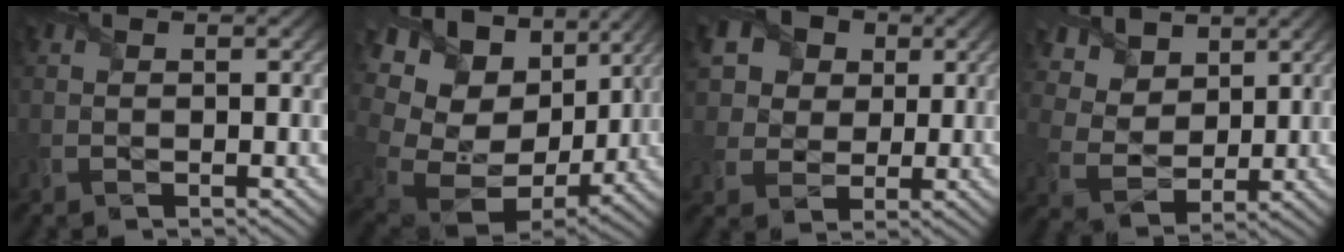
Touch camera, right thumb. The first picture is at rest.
{"total": 18.0, "force": [3.6, 13.5, 11.3], "torque": [-0.279, -0.026, 0.113]}
{"total": 14.2, "force": [6.6, 11.2, 5.7], "torque": [-0.201, 0.028, 0.142]}
{"total": 9.0, "force": [5.5, 6.0, 3.9], "torque": [-0.124, 0.000, 0.102]}